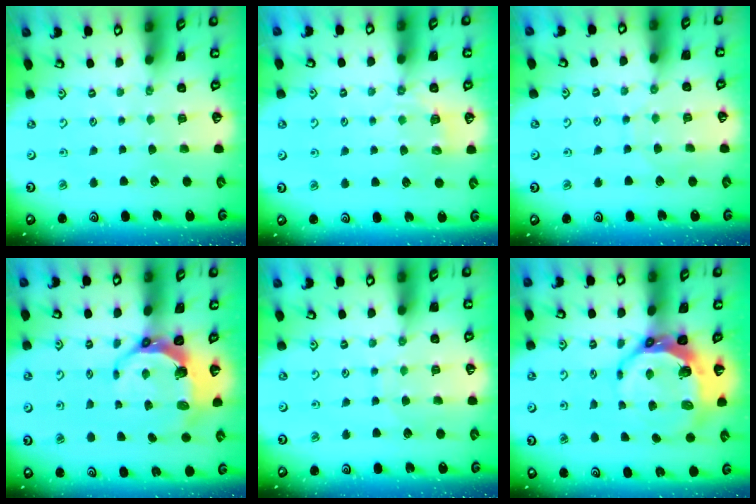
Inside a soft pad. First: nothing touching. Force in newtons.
{"total": 3.9, "press": 3.6, "slide": 1.5}
{"total": 6.0, "press": 6.0, "slide": 0.5}
{"total": 8.3, "press": 6.9, "slide": 4.6}
{"total": 6.6, "press": 6.6, "slide": 0.5}
{"total": 10.9, "press": 9.7, "slide": 5.0}